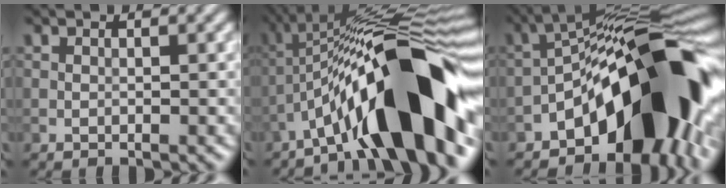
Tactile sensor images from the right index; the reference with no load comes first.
{"total": 14.8, "force": [-5.5, 3.8, 13.2], "torque": [-0.201, 0.023, -0.094]}
{"total": 14.5, "force": [-6.3, 6.1, 11.6], "torque": [-0.142, 0.025, -0.121]}